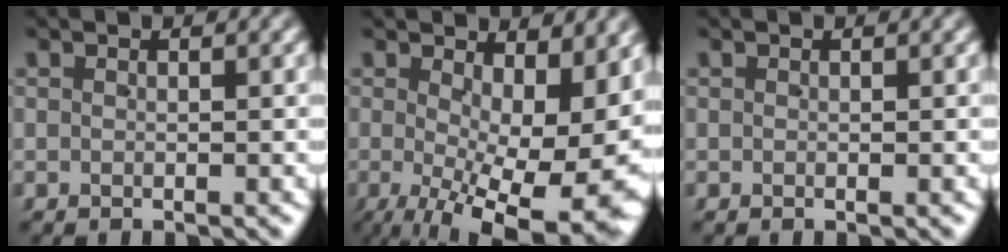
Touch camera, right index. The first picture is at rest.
{"total": 10.2, "force": [-2.5, 3.9, 9.1], "torque": [-0.129, -0.054, -0.008]}
{"total": 0.0}